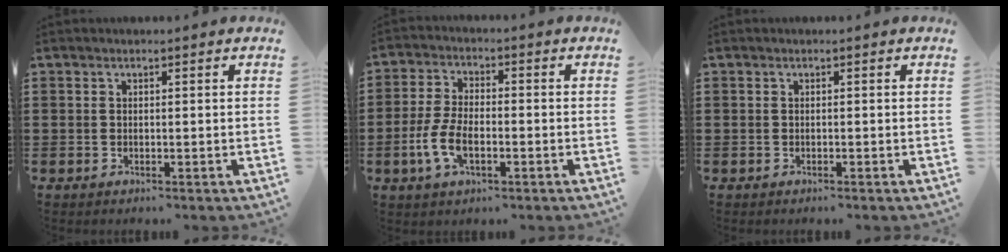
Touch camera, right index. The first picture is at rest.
{"total": 6.1, "force": [-2.1, 2.7, 5.0], "torque": [-0.127, -0.008, -0.049]}
{"total": 0.0}